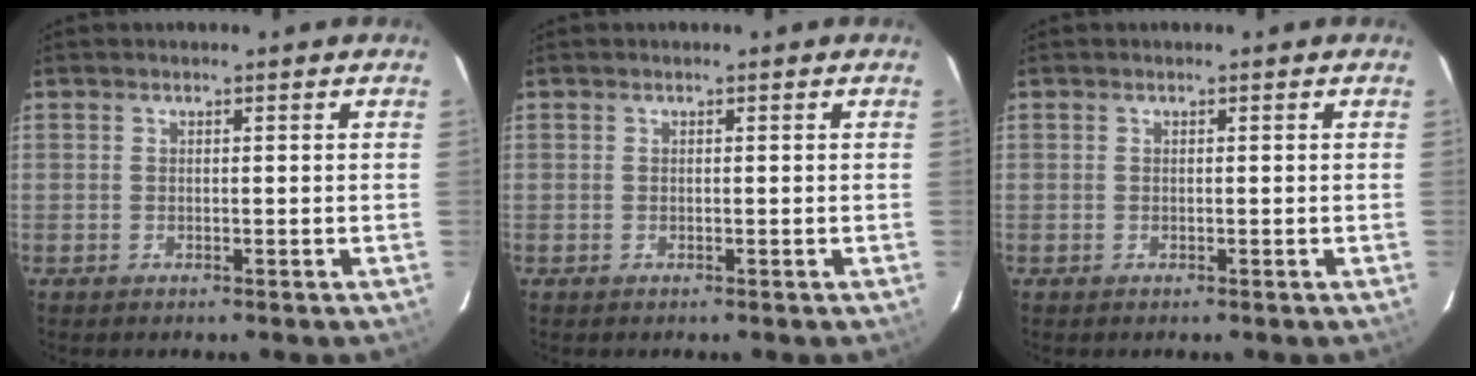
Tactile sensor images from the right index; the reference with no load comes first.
{"total": 0.0}
{"total": 0.0}